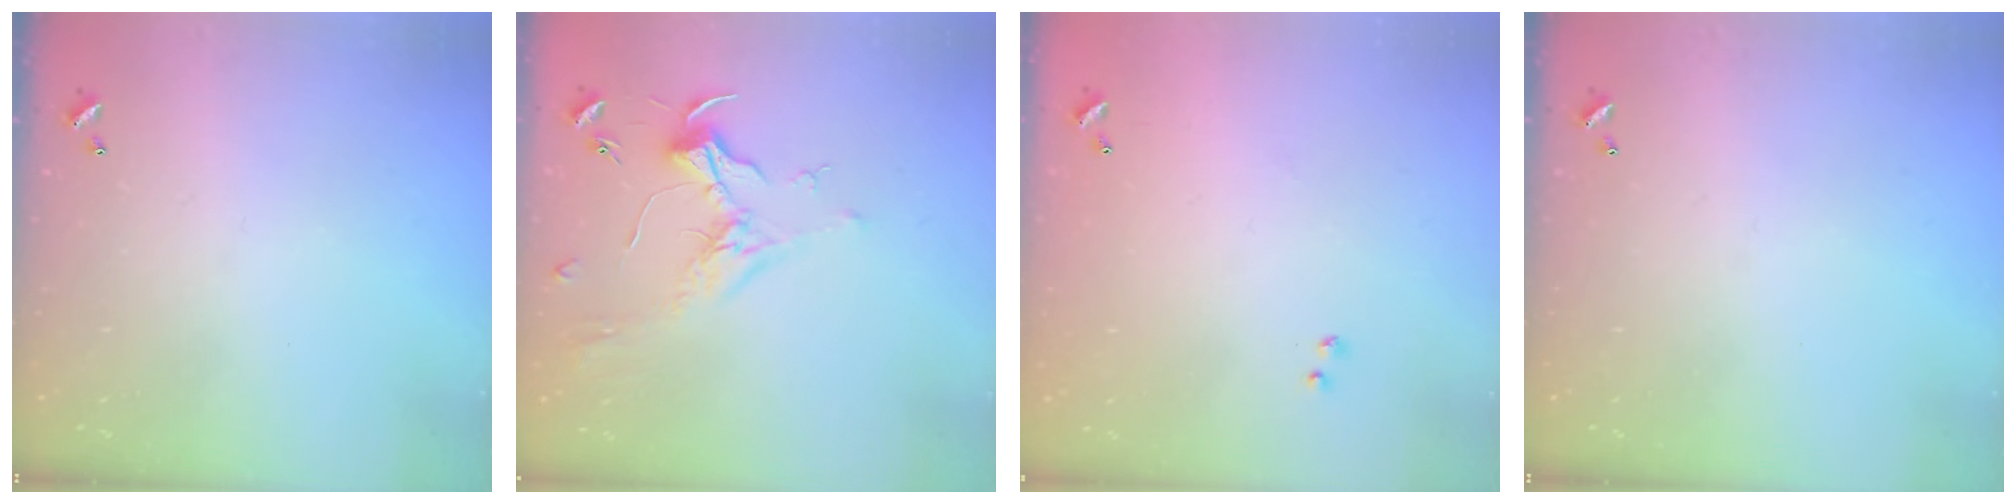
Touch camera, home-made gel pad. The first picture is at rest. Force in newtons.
{"total": 2.0, "press": 1.8, "slide": 0.7}
{"total": 8.2, "press": 8.2, "slide": 0.5}
{"total": 0.0}